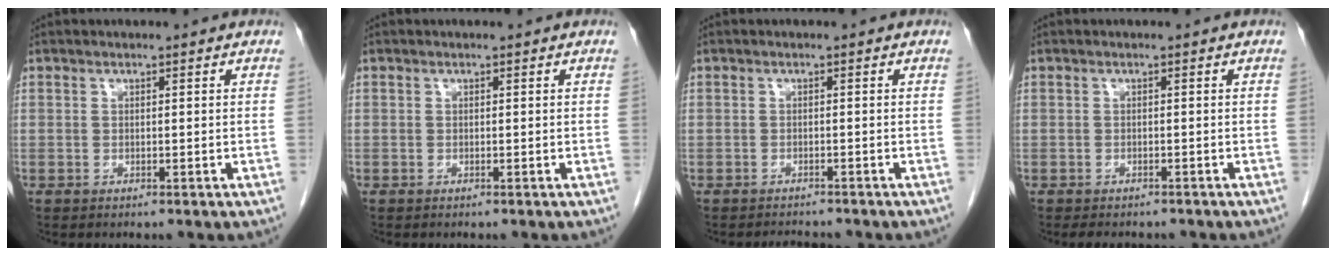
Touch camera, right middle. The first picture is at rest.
{"total": 0.0}
{"total": 2.3, "force": [-2.3, 0.4, 0.3], "torque": [-0.005, -0.007, -0.032]}
{"total": 5.0, "force": [-4.3, 1.9, 1.8], "torque": [-0.021, -0.003, -0.052]}